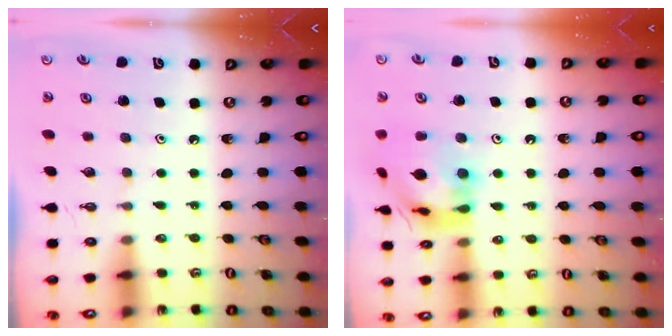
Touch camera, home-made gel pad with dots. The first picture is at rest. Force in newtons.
{"total": 13.4, "press": 13.3, "slide": 1.5}